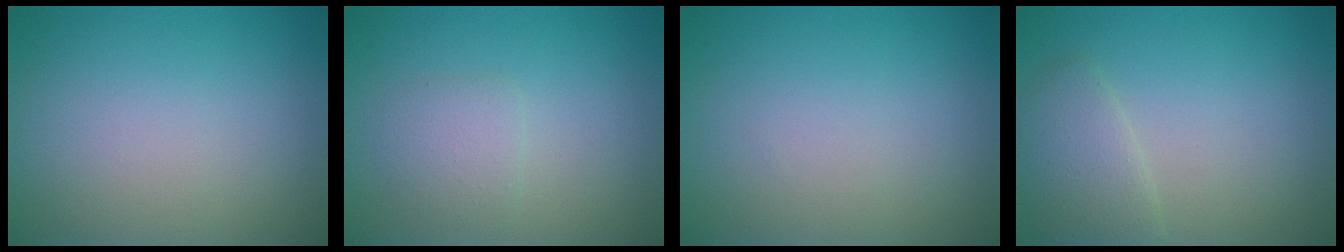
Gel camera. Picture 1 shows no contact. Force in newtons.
{"total": 1.9, "press": 1.9, "slide": 0.1}
{"total": 0.0}
{"total": 2.8, "press": 2.8, "slide": 0.2}